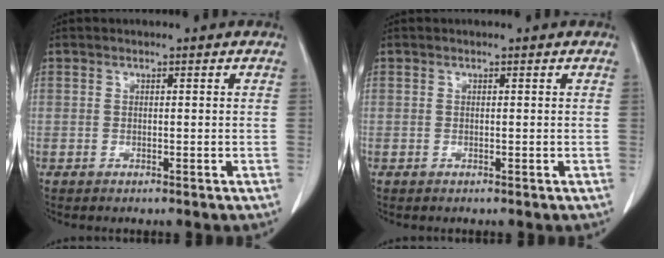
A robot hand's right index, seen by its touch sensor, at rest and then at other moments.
{"total": 0.0}